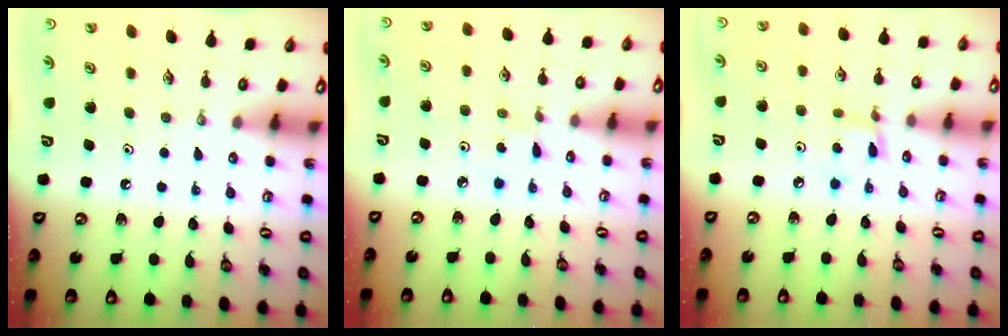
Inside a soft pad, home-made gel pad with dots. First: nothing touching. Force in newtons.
{"total": 1.9, "press": 1.9, "slide": 0.3}
{"total": 4.8, "press": 4.8, "slide": 0.6}